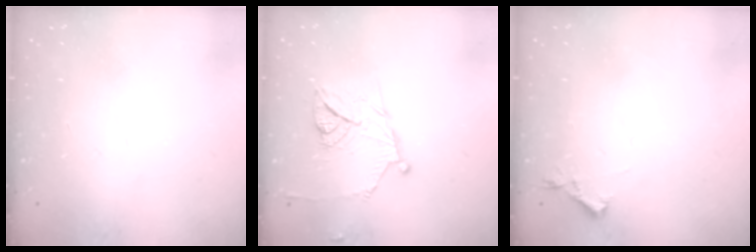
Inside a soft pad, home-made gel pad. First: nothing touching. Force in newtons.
{"total": 13.2, "press": 13.2, "slide": 0.3}
{"total": 3.4, "press": 3.3, "slide": 0.7}